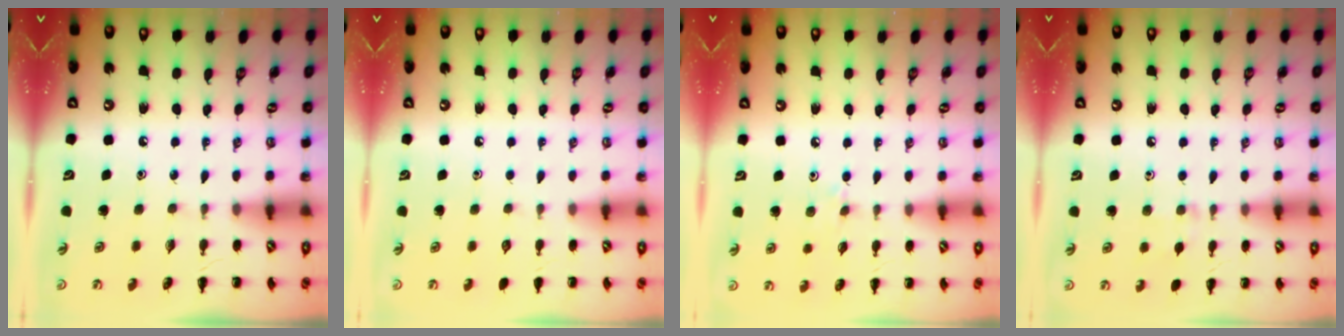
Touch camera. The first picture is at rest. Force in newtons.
{"total": 0.0}
{"total": 5.5, "press": 5.3, "slide": 1.6}
{"total": 5.4, "press": 5.1, "slide": 1.8}